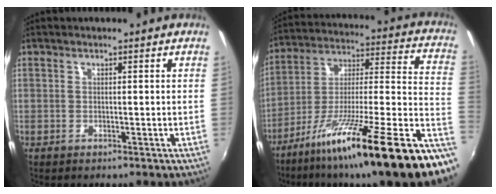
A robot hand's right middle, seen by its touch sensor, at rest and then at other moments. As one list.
[{"total": 27.1, "force": [-16.1, 0.8, 21.8], "torque": [-0.306, -0.039, -0.255]}]